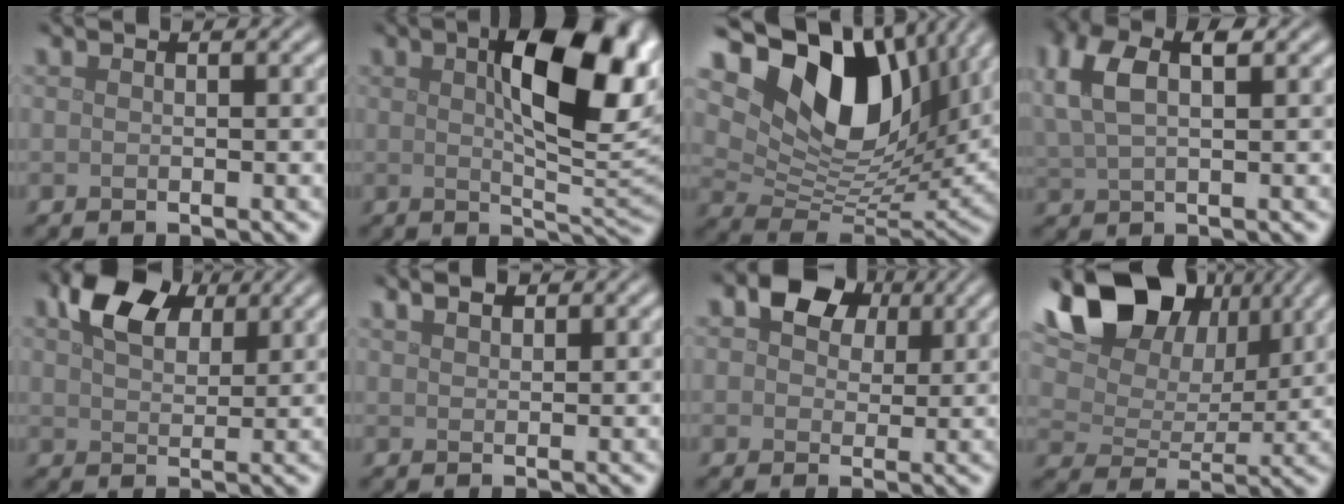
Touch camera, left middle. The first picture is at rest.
{"total": 11.4, "force": [2.9, 4.4, 10.1], "torque": [-0.146, 0.005, 0.048]}
{"total": 13.6, "force": [6.1, 7.9, 9.3], "torque": [-0.159, 0.001, 0.110]}
{"total": 5.3, "force": [2.0, 2.7, 4.1], "torque": [-0.093, 0.012, 0.036]}
{"total": 6.4, "force": [3.4, 3.7, 3.9], "torque": [-0.077, 0.008, 0.058]}
{"total": 1.2, "force": [1.1, 0.4, 0.5], "torque": [-0.015, 0.002, 0.022]}
{"total": 5.6, "force": [2.5, 3.8, 3.2], "torque": [-0.056, 0.001, 0.026]}
{"total": 13.6, "force": [7.4, 8.4, 7.8], "torque": [-0.147, 0.046, 0.107]}